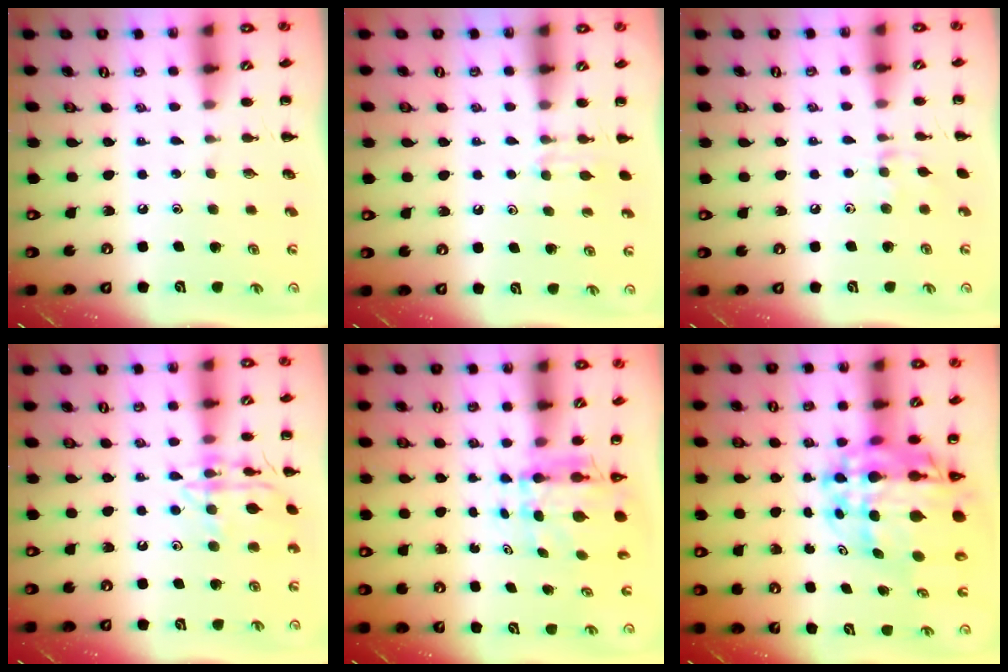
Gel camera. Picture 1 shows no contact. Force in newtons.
{"total": 3.9, "press": 3.7, "slide": 1.5}
{"total": 4.4, "press": 4.2, "slide": 1.4}
{"total": 14.5, "press": 14.4, "slide": 0.8}
{"total": 4.9, "press": 4.5, "slide": 1.9}
{"total": 14.3, "press": 13.6, "slide": 4.3}